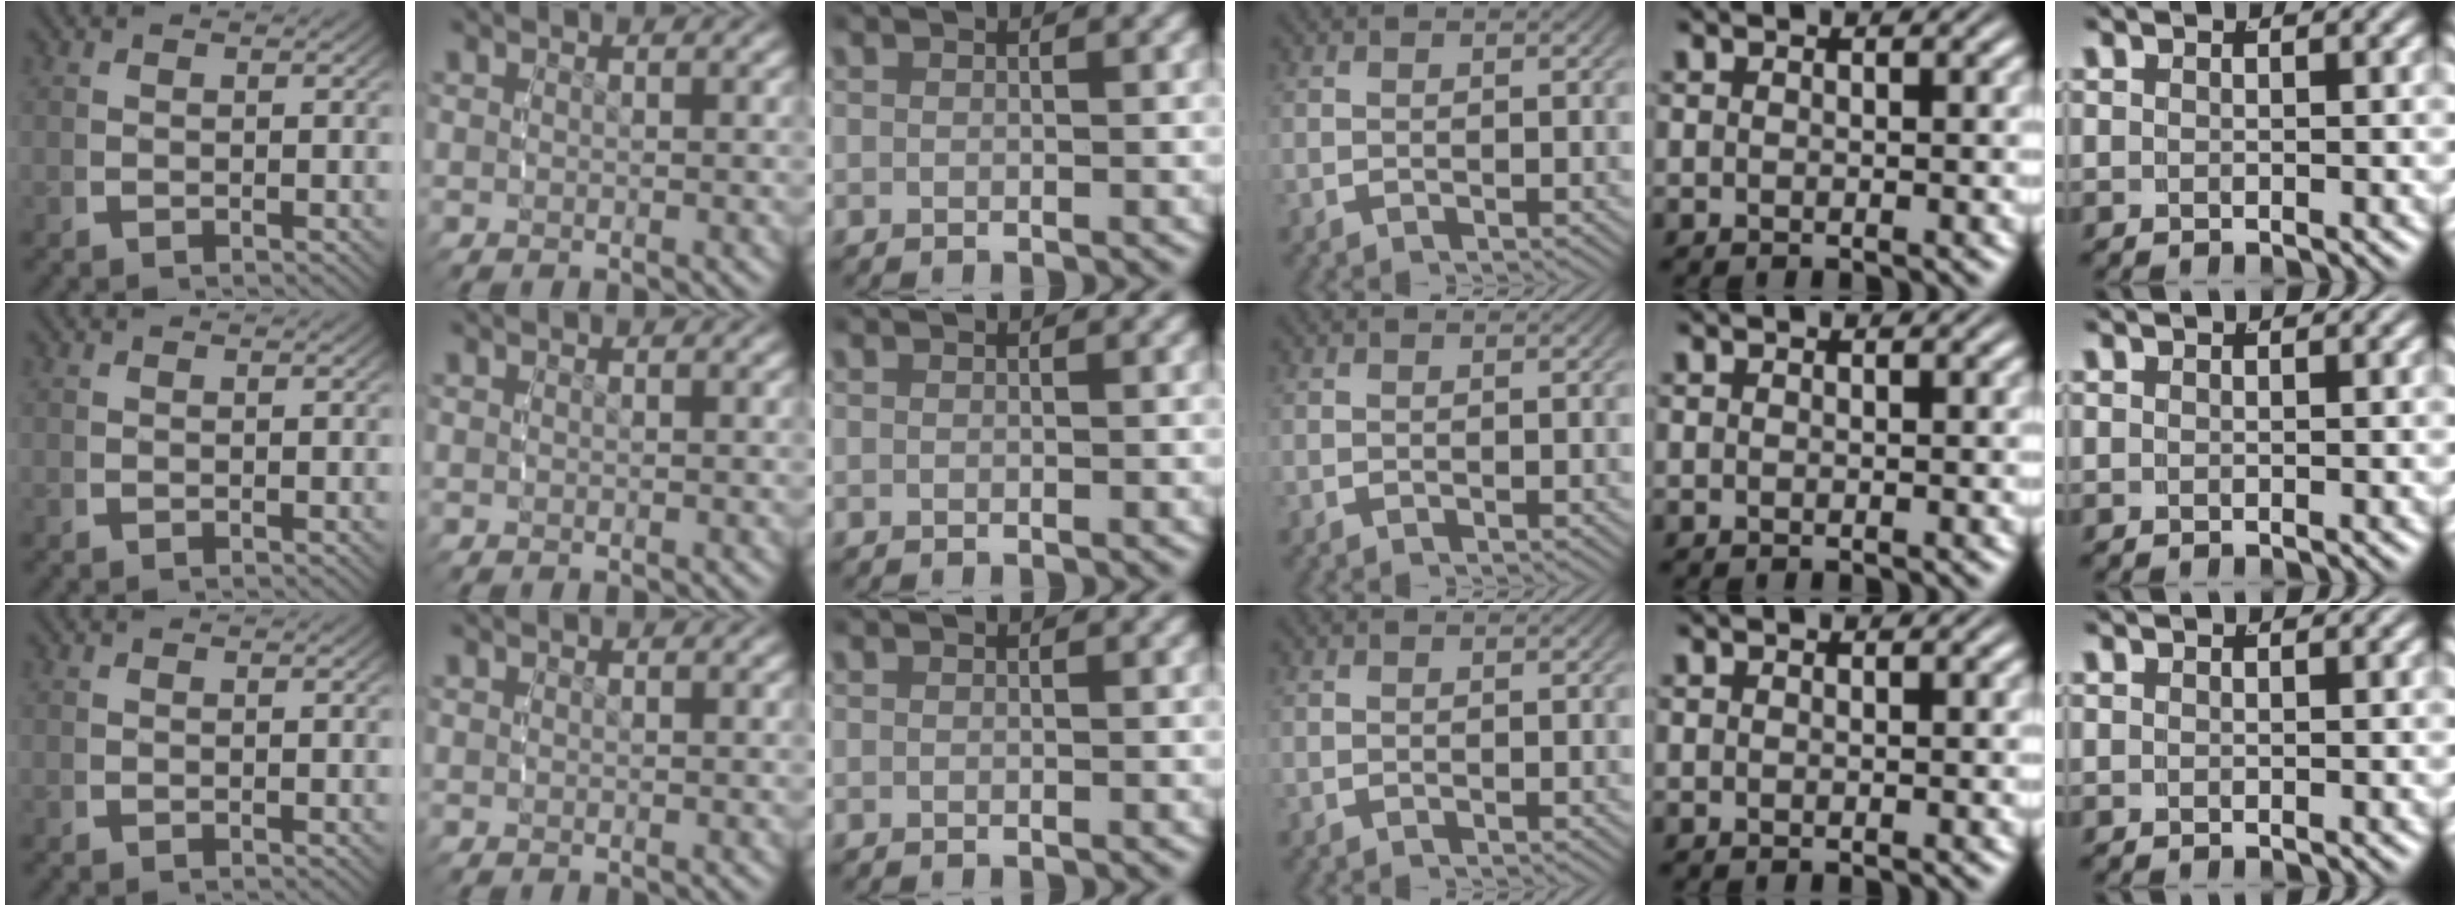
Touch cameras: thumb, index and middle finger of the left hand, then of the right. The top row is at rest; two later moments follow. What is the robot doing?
{"motion": "reach", "object": "sponge"}